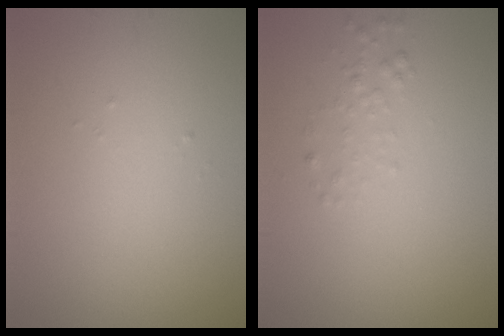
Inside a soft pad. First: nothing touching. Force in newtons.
{"total": 1.2, "press": 1.2, "slide": 0.1}